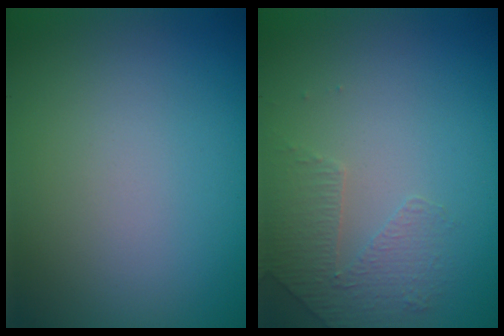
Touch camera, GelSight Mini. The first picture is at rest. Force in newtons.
{"total": 1.6, "press": 1.2, "slide": 1.1}